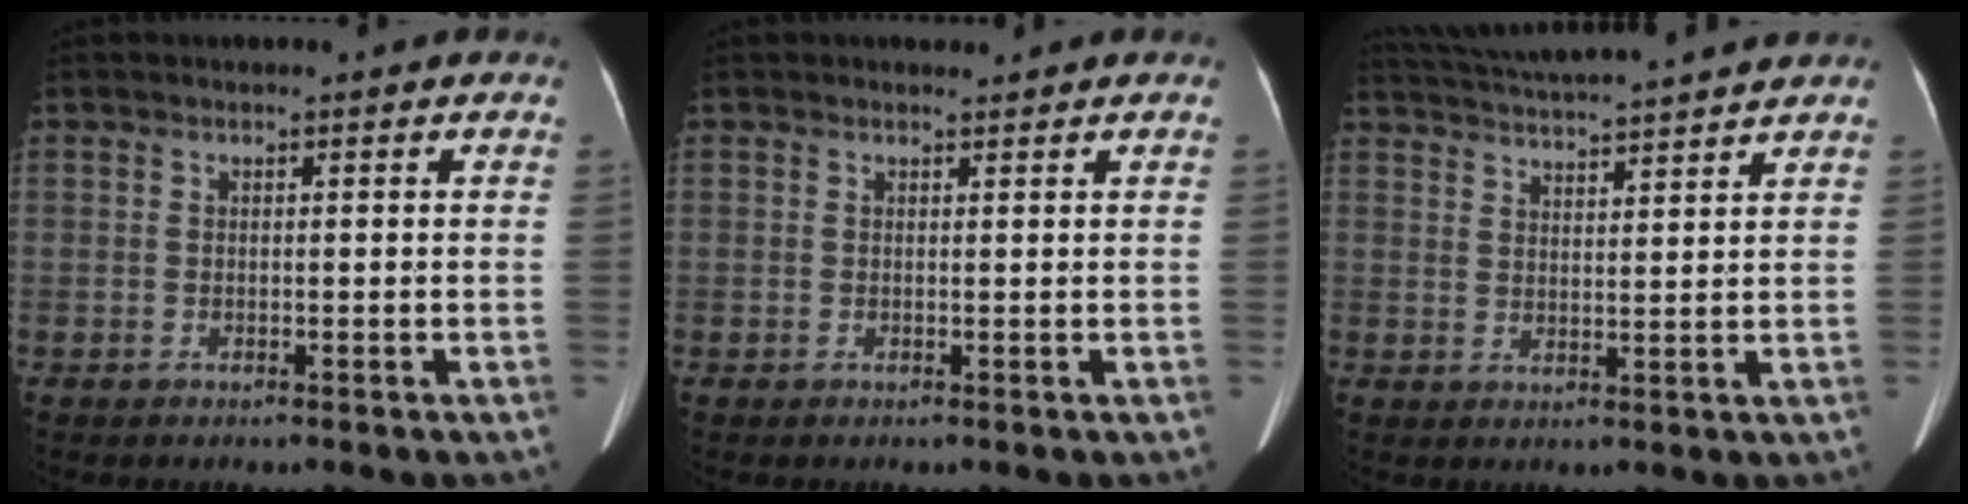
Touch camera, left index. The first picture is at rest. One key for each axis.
{"total": 0.6, "fx": 0.6, "fy": 0.1, "fz": -0.1, "tx": -0.007, "ty": -0.003, "tz": 0.009}
{"total": 14.1, "fx": 13.0, "fy": -0.1, "fz": 5.4, "tx": -0.106, "ty": 0.025, "tz": 0.194}